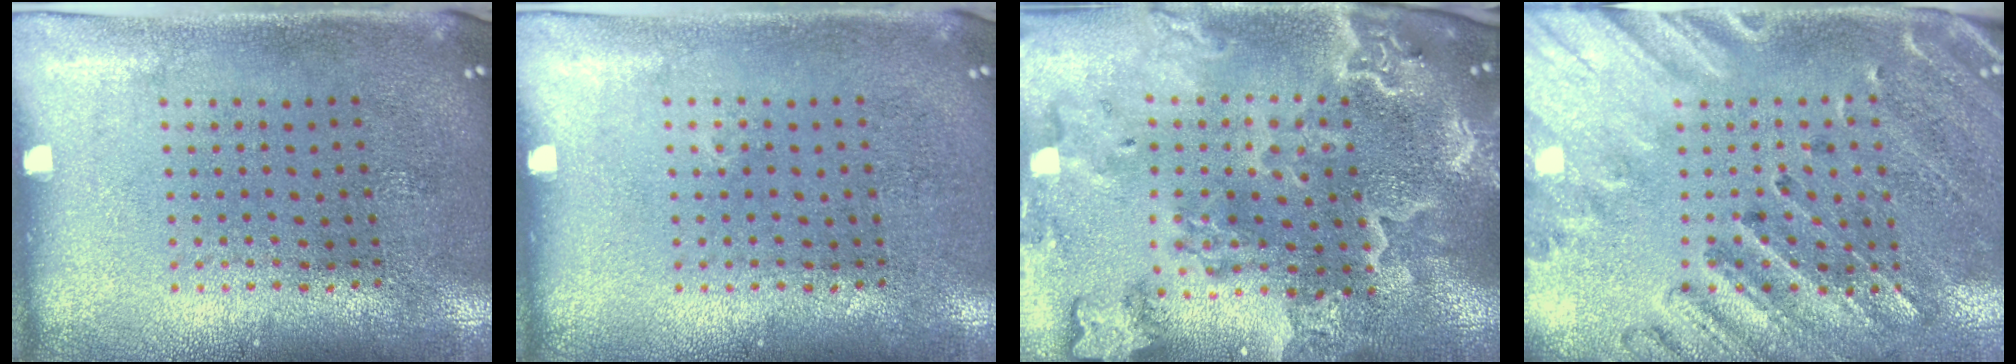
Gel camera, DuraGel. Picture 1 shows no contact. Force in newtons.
{"total": 0.0}
{"total": 4.0, "press": 3.3, "slide": 2.2}
{"total": 2.6, "press": 2.2, "slide": 1.3}